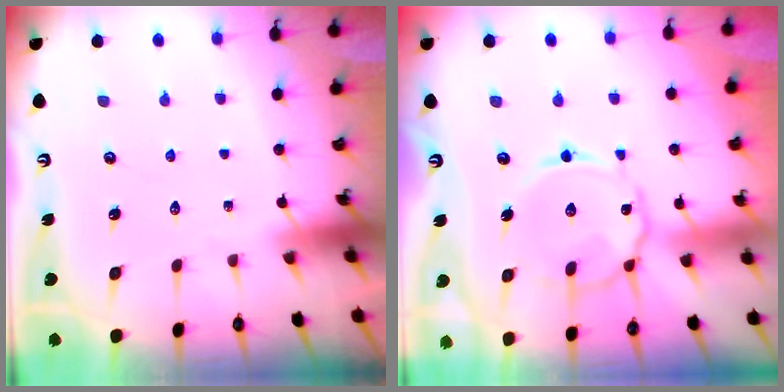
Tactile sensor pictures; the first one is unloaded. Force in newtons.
{"total": 11.2, "press": 11.2, "slide": 0.8}